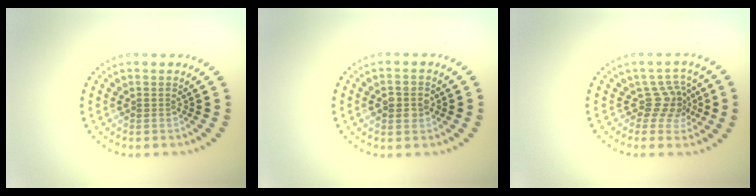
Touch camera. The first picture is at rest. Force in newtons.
{"total": 2.3, "press": 2.3, "slide": 0.2}
{"total": 2.8, "press": 2.1, "slide": 1.8}